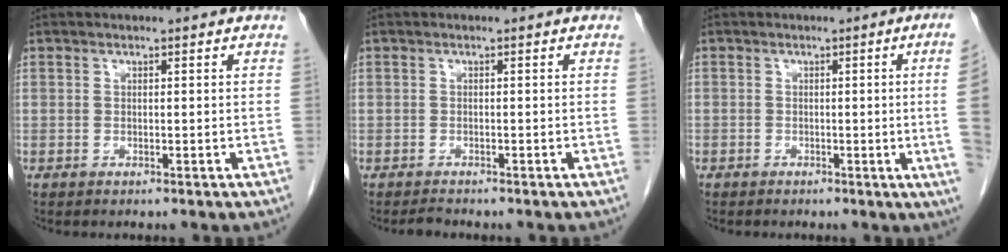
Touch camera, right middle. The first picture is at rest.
{"total": 0.9, "force": [-0.9, 0.0, 0.2], "torque": [-0.006, -0.004, -0.013]}
{"total": 6.5, "force": [-0.5, -2.3, 6.0], "torque": [-0.055, -0.011, -0.007]}